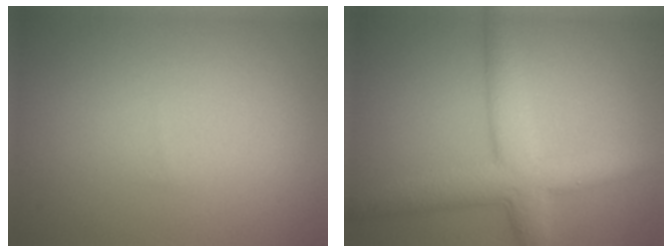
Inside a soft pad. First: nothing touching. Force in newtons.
{"total": 5.9, "press": 5.9, "slide": 0.1}